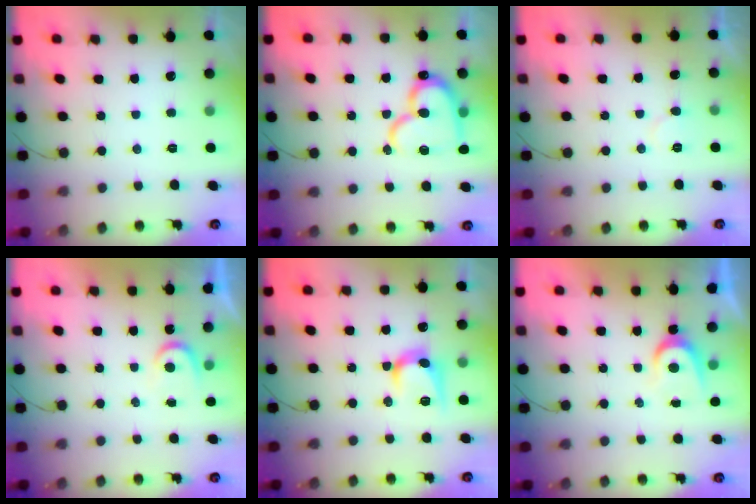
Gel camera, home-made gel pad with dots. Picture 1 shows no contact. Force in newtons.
{"total": 17.1, "press": 17.0, "slide": 1.8}
{"total": 5.1, "press": 5.1, "slide": 0.3}
{"total": 3.4, "press": 3.4, "slide": 0.4}
{"total": 9.9, "press": 9.9, "slide": 0.6}
{"total": 5.2, "press": 5.2, "slide": 0.4}